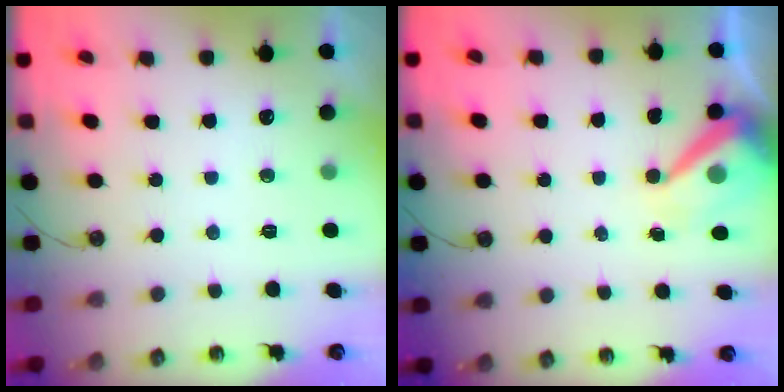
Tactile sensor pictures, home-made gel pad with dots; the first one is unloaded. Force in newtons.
{"total": 9.4, "press": 9.3, "slide": 1.1}